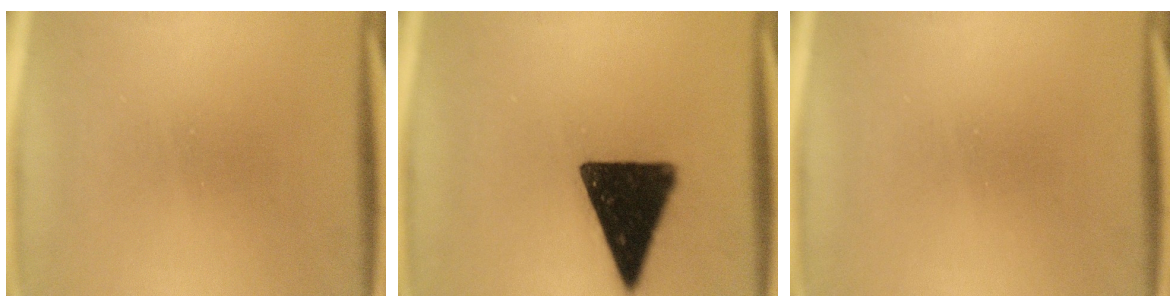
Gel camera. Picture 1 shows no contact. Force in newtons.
{"total": 16.2}
{"total": 0.0}